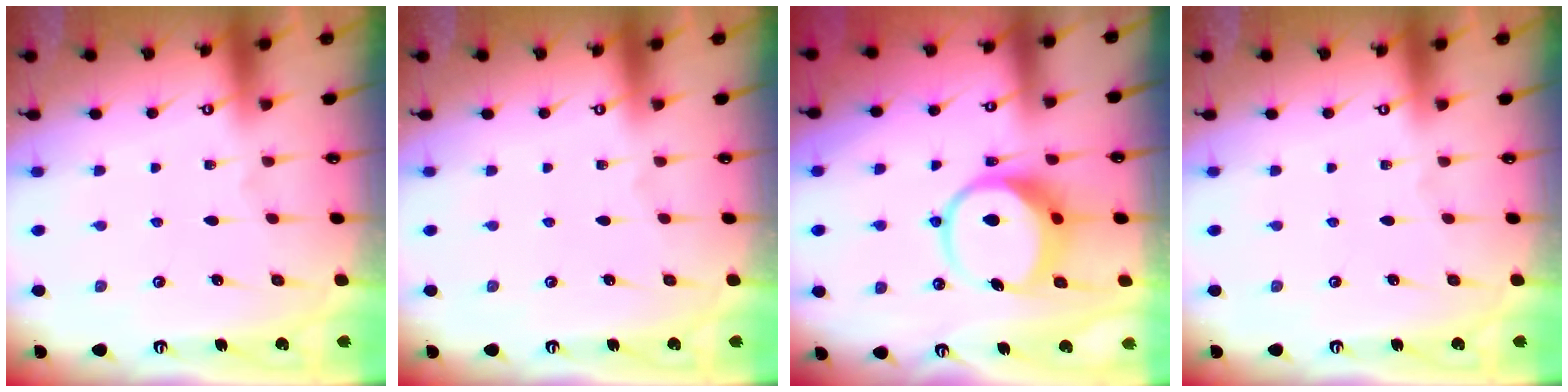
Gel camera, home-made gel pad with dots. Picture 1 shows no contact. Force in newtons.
{"total": 0.0}
{"total": 8.7, "press": 8.6, "slide": 1.1}
{"total": 0.0}